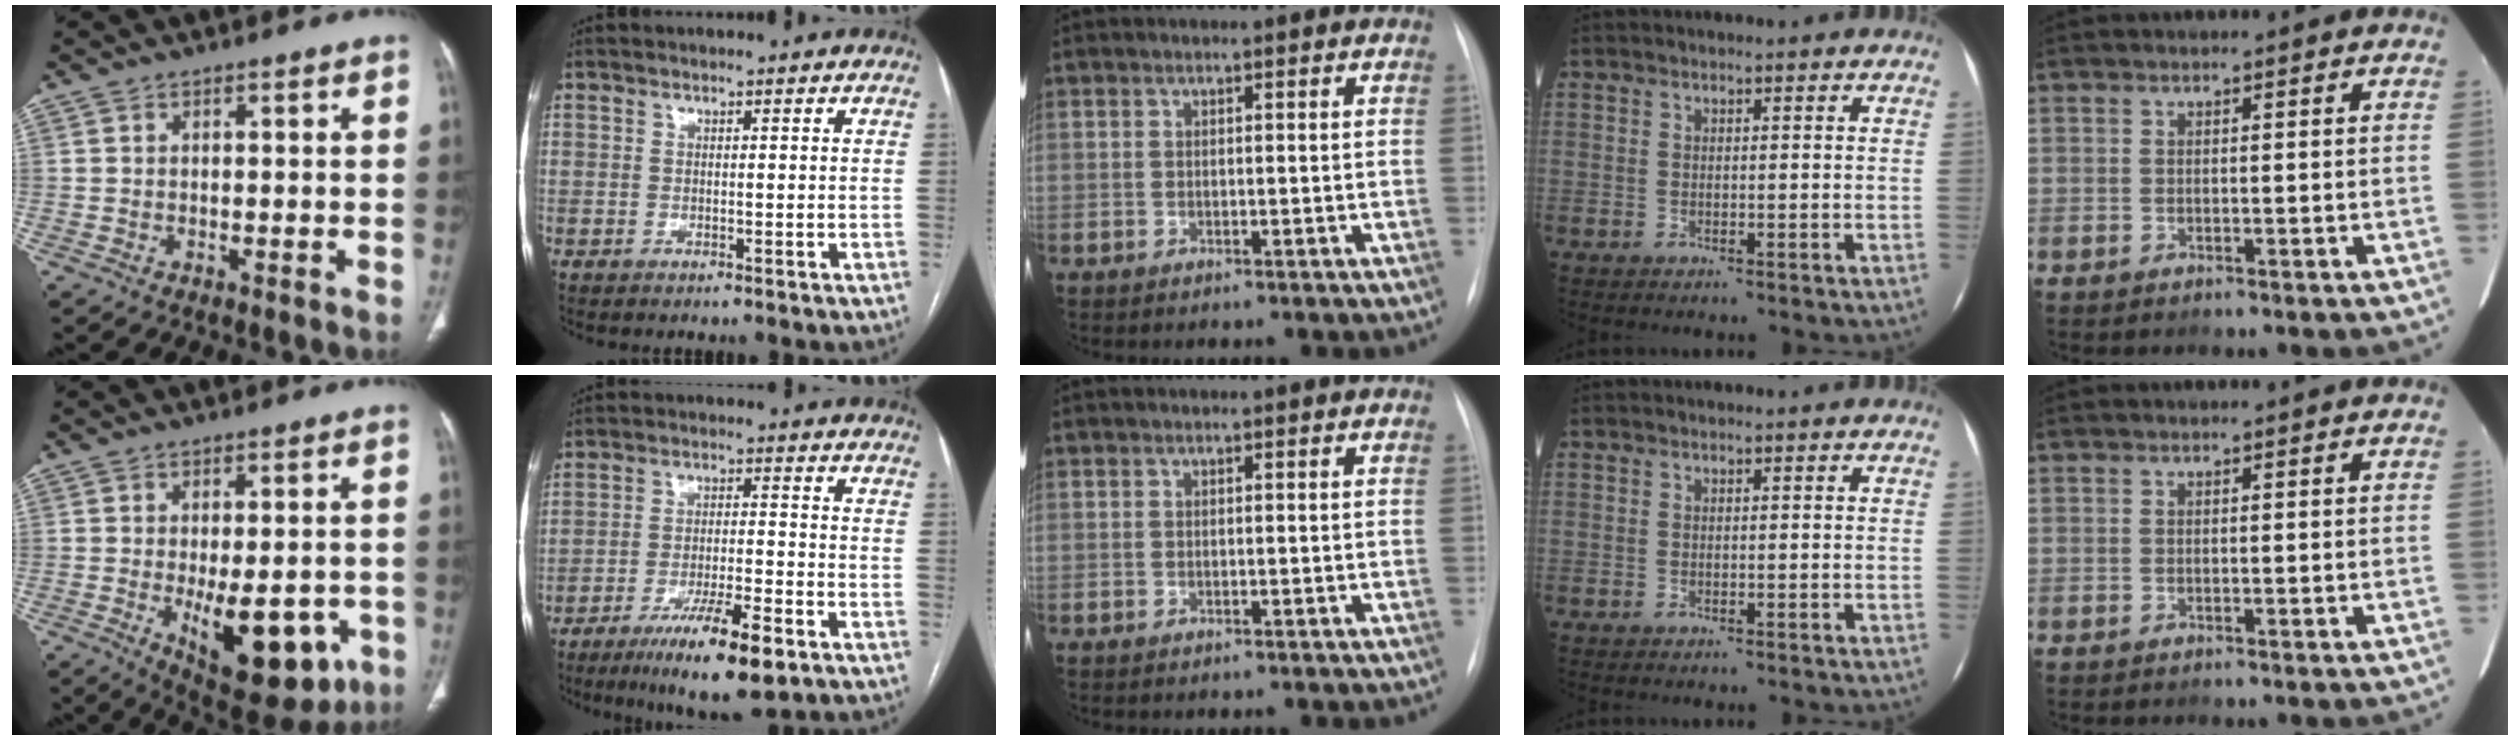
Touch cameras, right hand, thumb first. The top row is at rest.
{"thumb": {"total": 16.8, "force": [-5.0, 8.1, 13.8], "torque": [-0.166, -0.008, -0.045]}, "index": {"total": 12.2, "force": [-7.4, 1.6, 9.6], "torque": [-0.161, -0.022, -0.118]}}